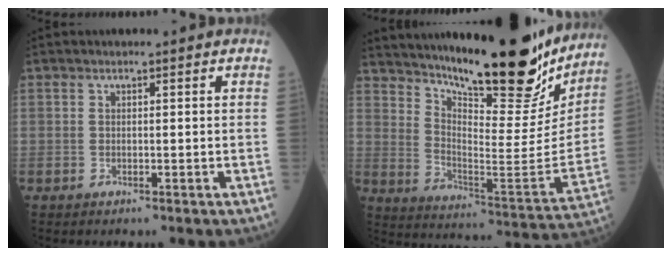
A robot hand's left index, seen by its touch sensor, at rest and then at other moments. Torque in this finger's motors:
{"motor_torque": [0.52, -0.39, 1.02, 0.21]}